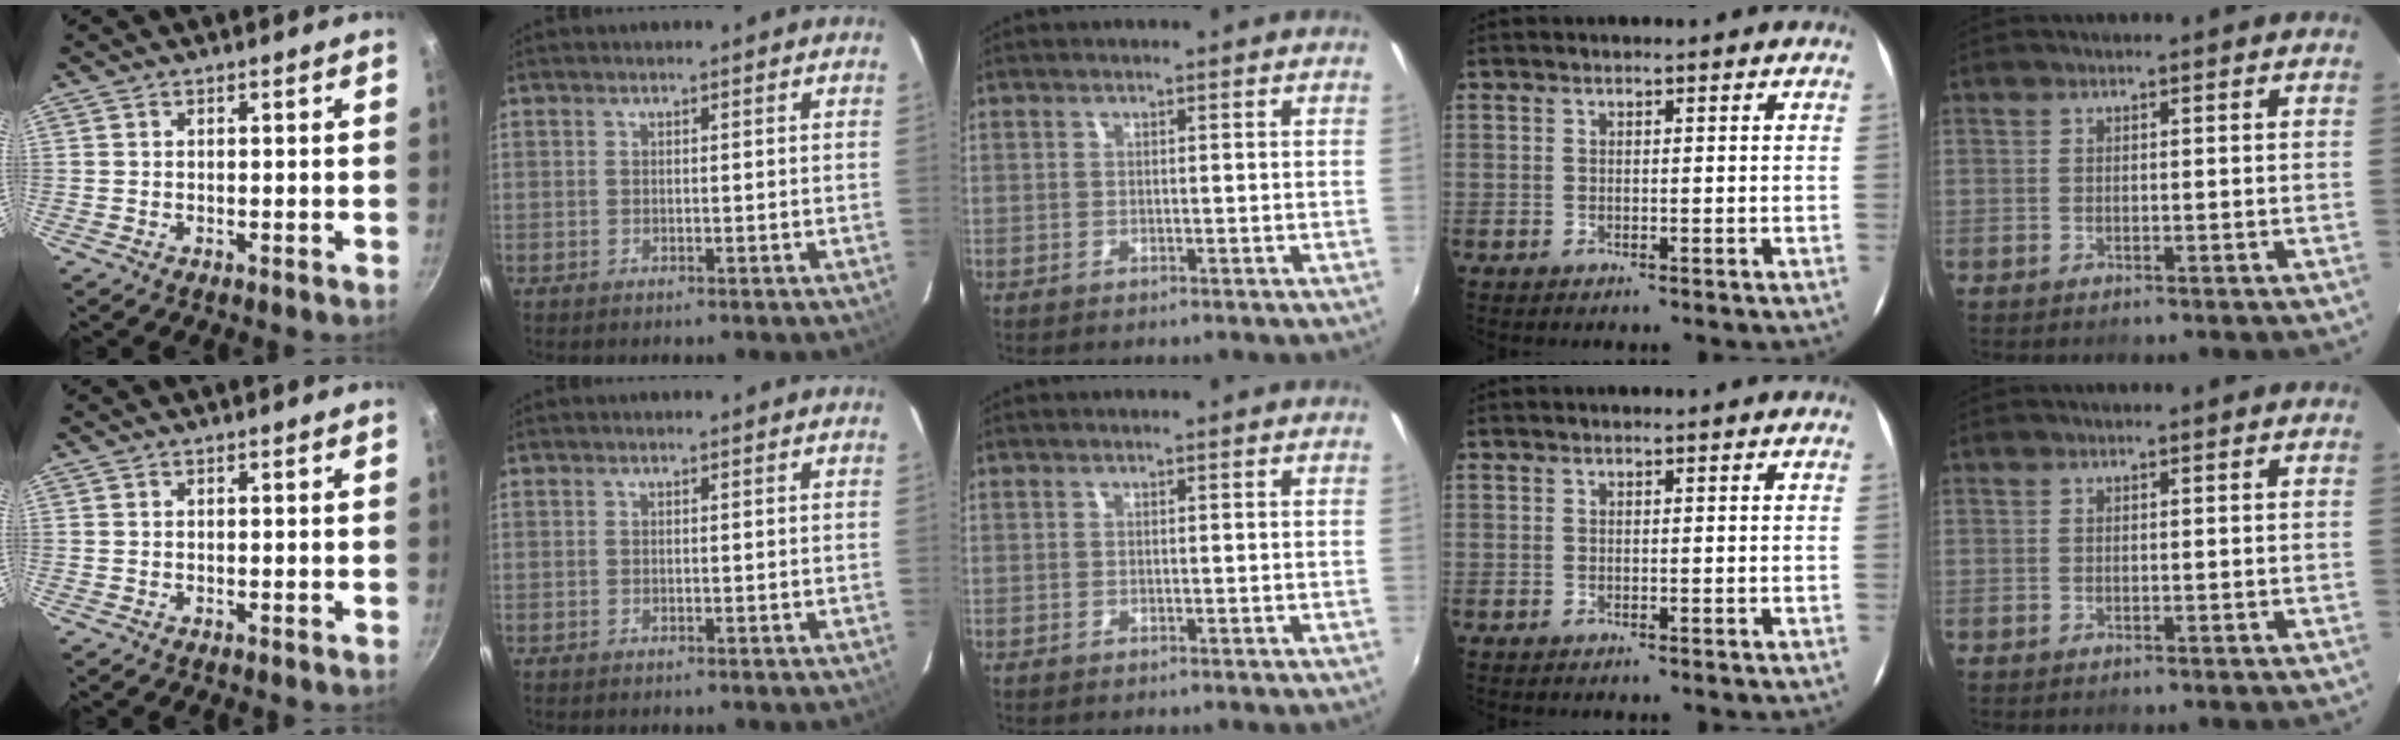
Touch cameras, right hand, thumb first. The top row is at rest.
{}